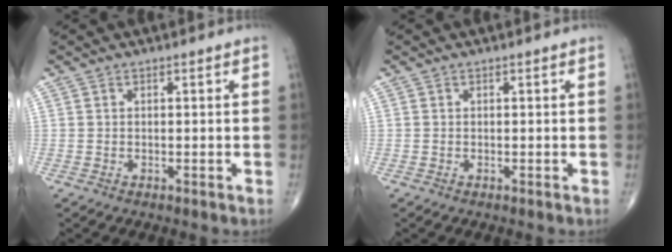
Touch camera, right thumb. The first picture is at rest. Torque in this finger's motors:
{"motor_torque": [-0.05, 0.18, 0.22, 0.13, -0.05]}